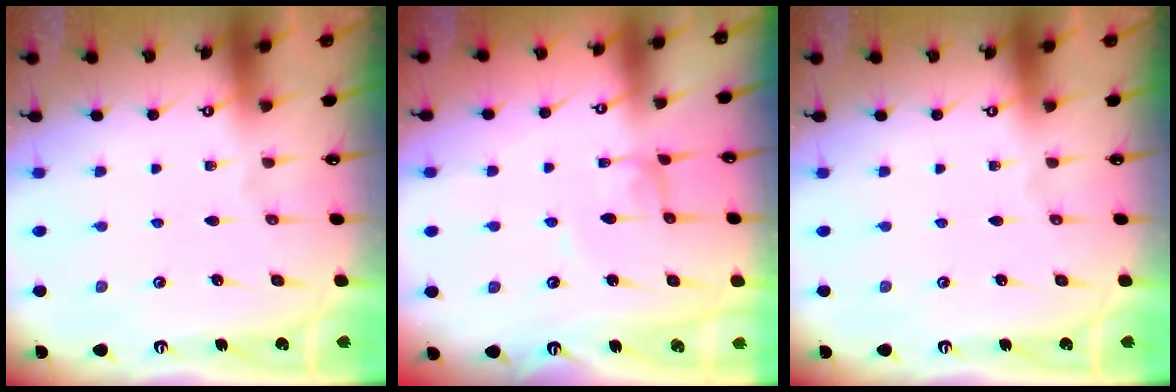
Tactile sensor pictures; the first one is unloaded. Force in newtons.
{"total": 2.2, "press": 2.2, "slide": 0.1}
{"total": 0.0}